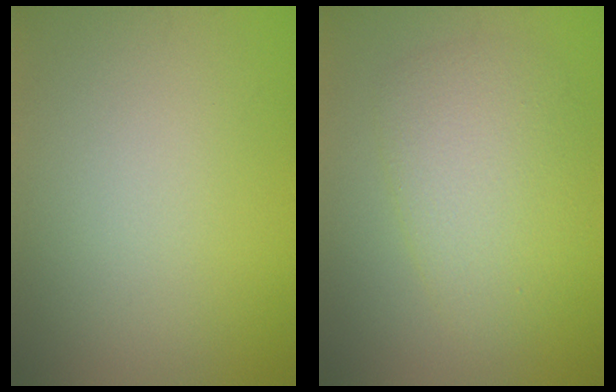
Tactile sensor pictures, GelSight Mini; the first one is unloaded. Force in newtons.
{"total": 4.6, "press": 4.6, "slide": 0.0}